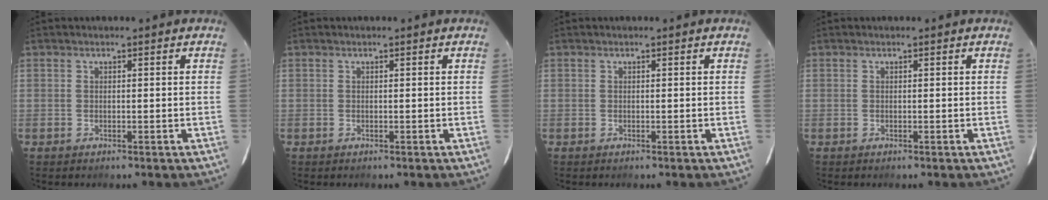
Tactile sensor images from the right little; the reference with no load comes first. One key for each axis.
{"total": 0.0}
{"total": 0.0}
{"total": 0.0}